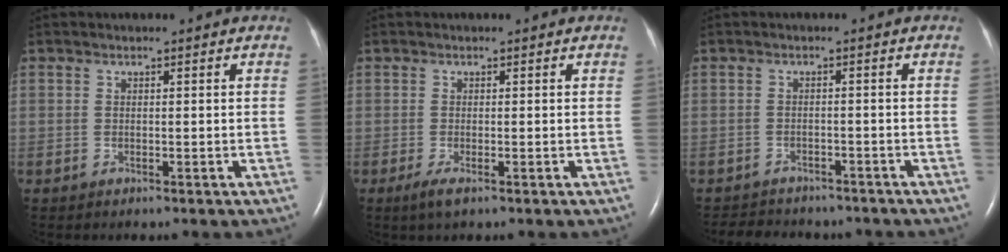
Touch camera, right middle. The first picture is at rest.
{"total": 2.1, "force": [-1.2, 0.4, 1.6], "torque": [-0.041, -0.006, -0.025]}
{"total": 9.9, "force": [-8.9, 3.6, 2.6], "torque": [-0.055, 0.002, -0.109]}